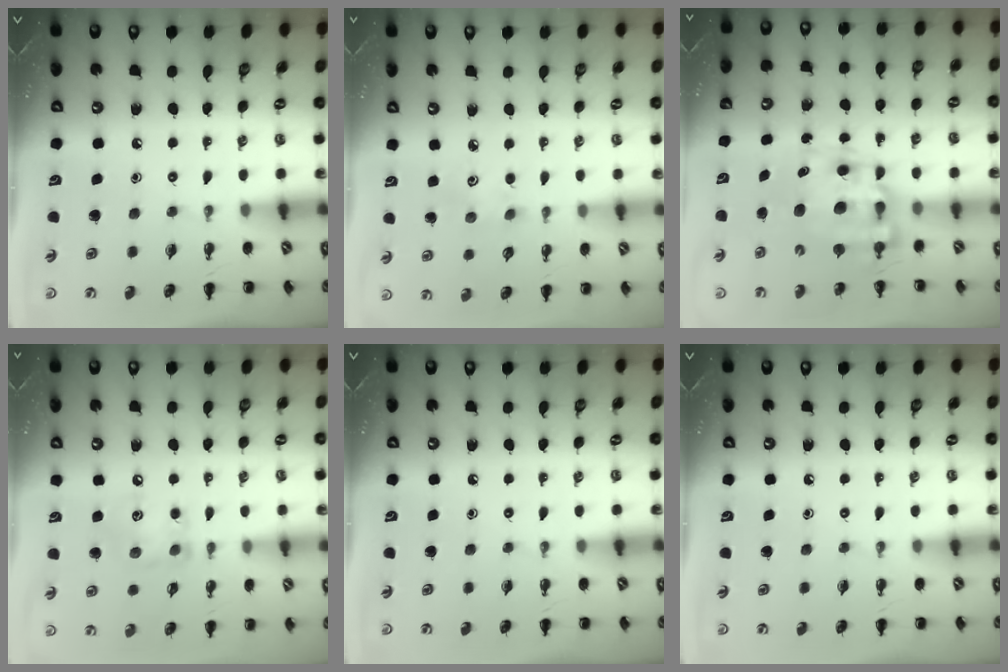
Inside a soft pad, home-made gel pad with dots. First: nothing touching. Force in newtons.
{"total": 2.9, "press": 2.8, "slide": 0.8}
{"total": 9.6, "press": 9.1, "slide": 3.0}
{"total": 8.7, "press": 8.6, "slide": 1.2}
{"total": 0.0}
{"total": 0.0}